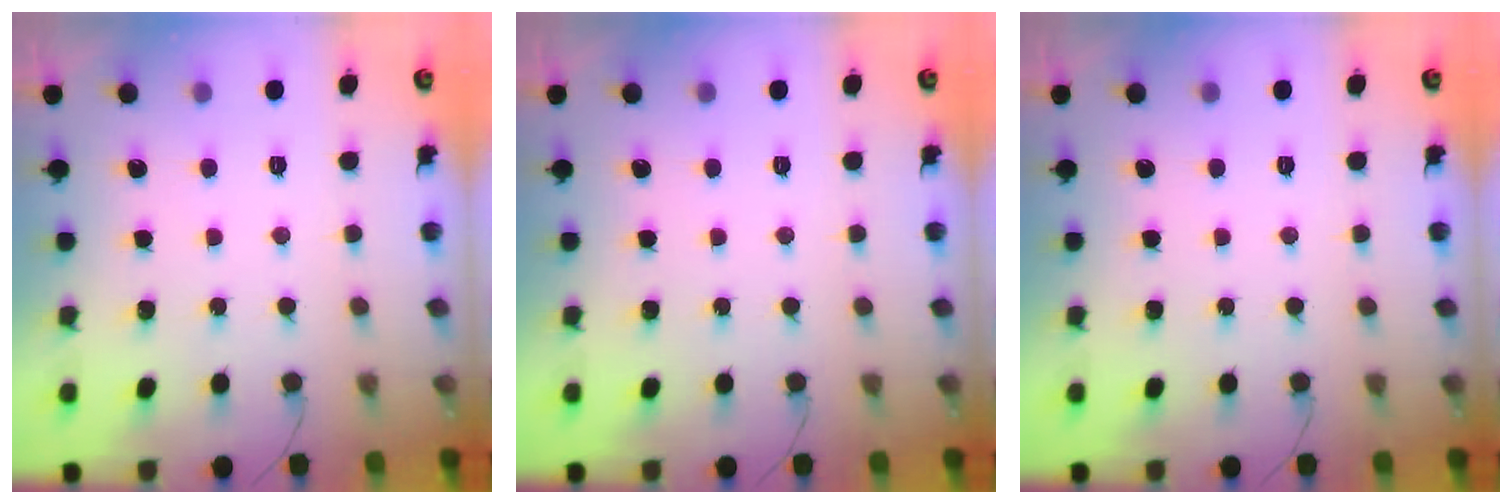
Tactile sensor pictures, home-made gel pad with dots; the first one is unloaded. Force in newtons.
{"total": 0.0}
{"total": 0.0}